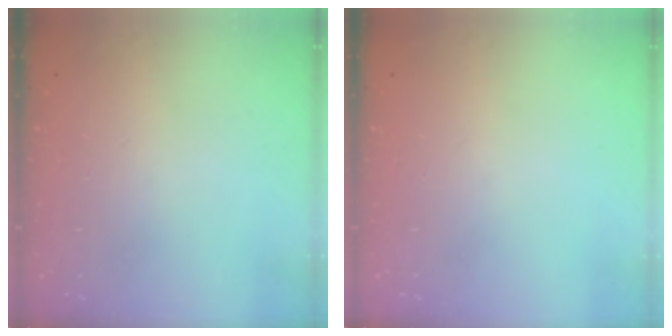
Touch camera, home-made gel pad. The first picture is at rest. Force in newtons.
{"total": 0.0}